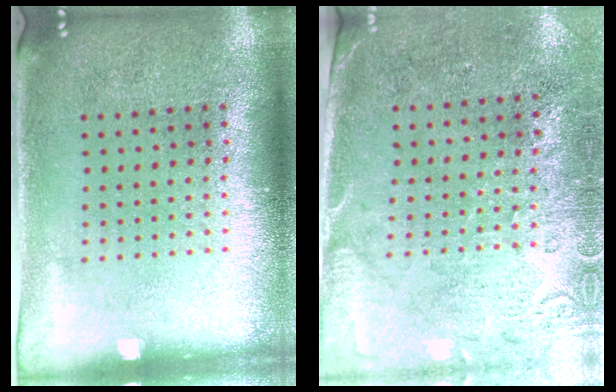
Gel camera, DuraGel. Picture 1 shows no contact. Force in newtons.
{"total": 2.8, "press": 2.4, "slide": 1.5}